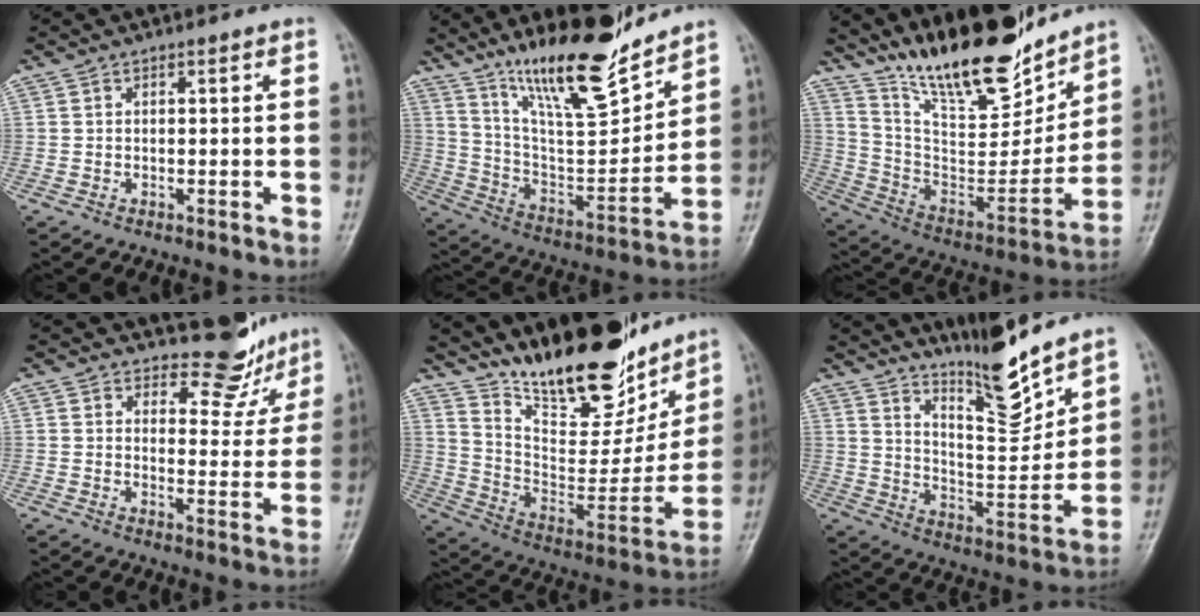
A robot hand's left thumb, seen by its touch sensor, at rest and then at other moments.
{"total": 18.6, "force": [14.6, 4.1, 10.8], "torque": [-0.144, -0.092, 0.262]}
{"total": 21.8, "force": [17.8, 6.1, 11.0], "torque": [-0.136, -0.109, 0.313]}
{"total": 7.5, "force": [6.7, 3.4, 0.8], "torque": [0.021, -0.062, 0.085]}
{"total": 23.4, "force": [18.3, 8.2, 12.1], "torque": [-0.143, -0.099, 0.305]}
{"total": 11.1, "force": [9.6, 1.2, 5.5], "torque": [-0.071, -0.080, 0.172]}